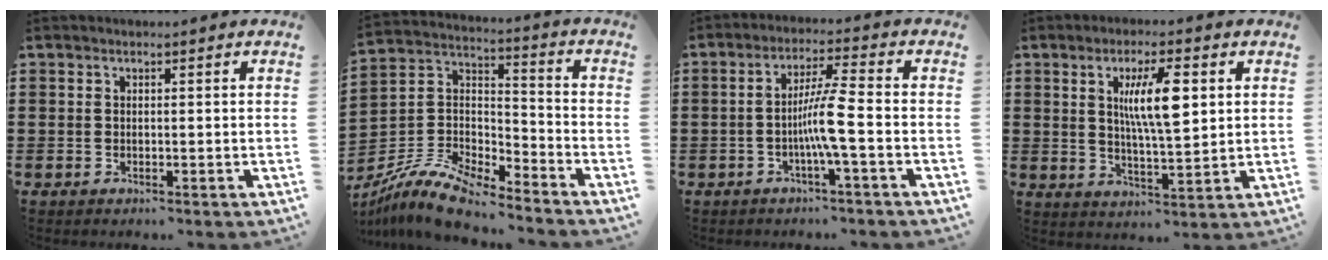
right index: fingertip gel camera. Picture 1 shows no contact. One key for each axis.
{"total": 10.6, "fx": -9.2, "fy": 2.3, "fz": 4.6, "tx": -0.107, "ty": 0.018, "tz": -0.185}
{"total": 6.6, "fx": -1.8, "fy": -0.2, "fz": 6.3, "tx": -0.118, "ty": -0.004, "tz": -0.040}
{"total": 8.9, "fx": 2.5, "fy": 2.3, "fz": 8.2, "tx": -0.147, "ty": 0.003, "tz": 0.036}